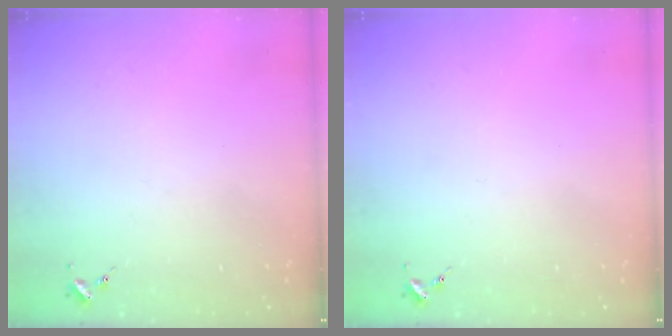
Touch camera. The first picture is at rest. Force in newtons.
{"total": 0.0}